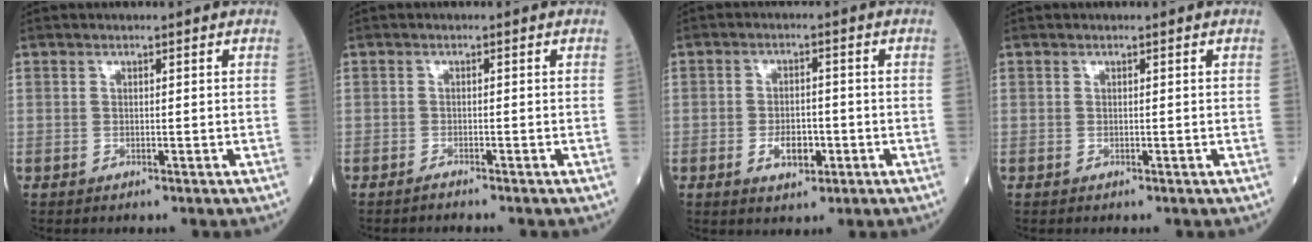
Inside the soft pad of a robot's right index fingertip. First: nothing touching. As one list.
[{"total": 1.1, "force": [-1.0, -0.1, 0.2], "torque": [-0.008, -0.001, -0.015]}, {"total": 4.6, "force": [-1.6, 2.4, 3.6], "torque": [-0.063, 0.001, -0.023]}, {"total": 0.0}]